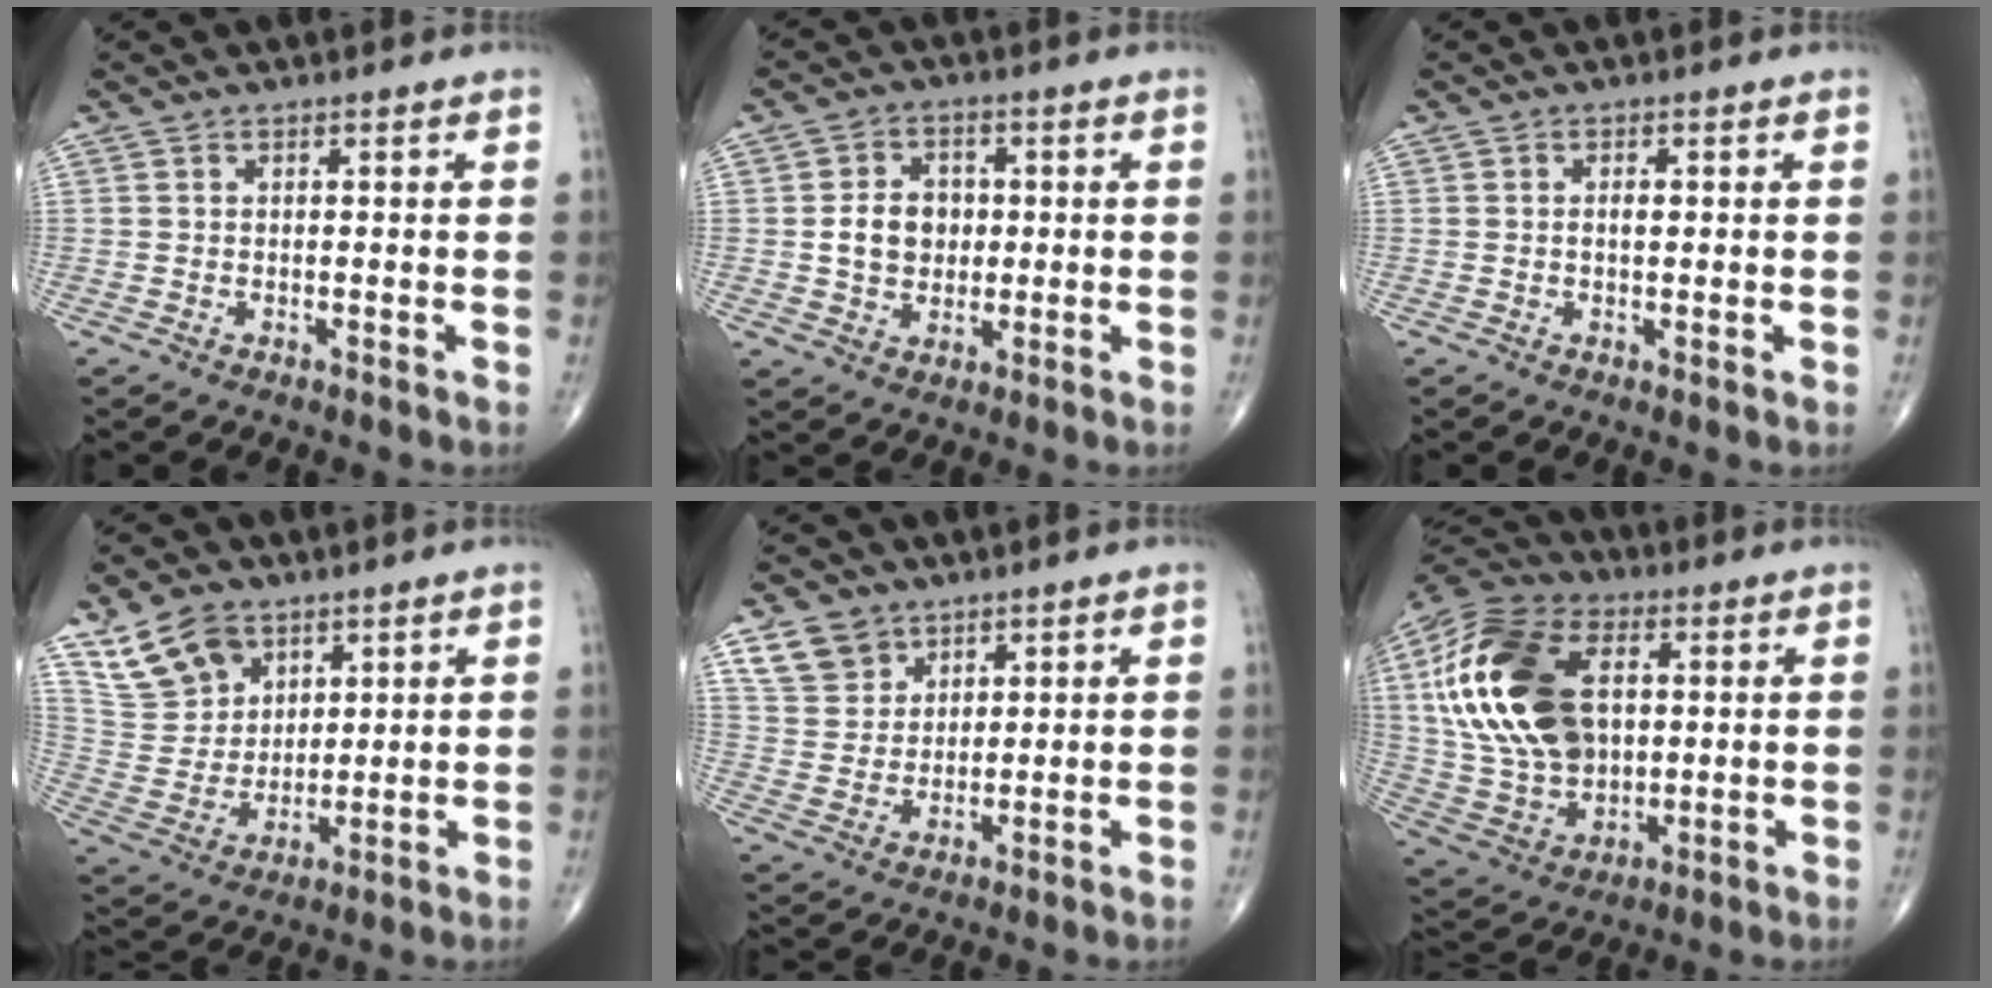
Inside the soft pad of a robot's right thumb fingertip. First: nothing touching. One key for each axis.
{"total": 7.3, "fx": 0.2, "fy": 5.9, "fz": 4.3, "tx": -0.048, "ty": 0.004, "tz": 0.003}
{"total": 1.6, "fx": 0.1, "fy": 0.8, "fz": 1.4, "tx": -0.024, "ty": 0.000, "tz": 0.000}
{"total": 11.3, "fx": 7.1, "fy": 7.4, "fz": 4.6, "tx": -0.069, "ty": -0.030, "tz": 0.148}
{"total": 7.1, "fx": 4.6, "fy": 5.1, "fz": 2.1, "tx": -0.018, "ty": -0.023, "tz": 0.095}
{"total": 24.7, "fx": 4.8, "fy": 15.6, "fz": 18.6, "tx": -0.367, "ty": -0.005, "tz": 0.087}